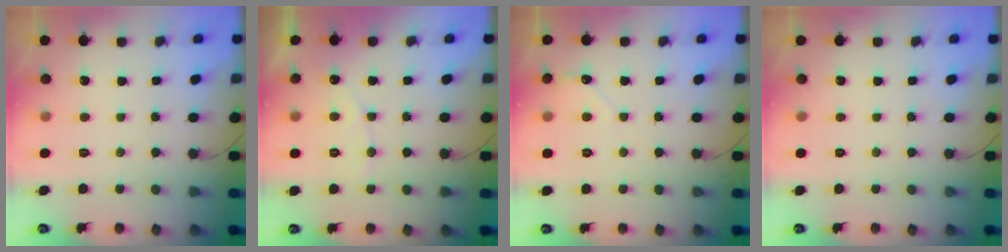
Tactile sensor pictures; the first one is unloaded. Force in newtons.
{"total": 4.6, "press": 4.6, "slide": 0.2}
{"total": 2.7, "press": 2.7, "slide": 0.2}
{"total": 0.0}